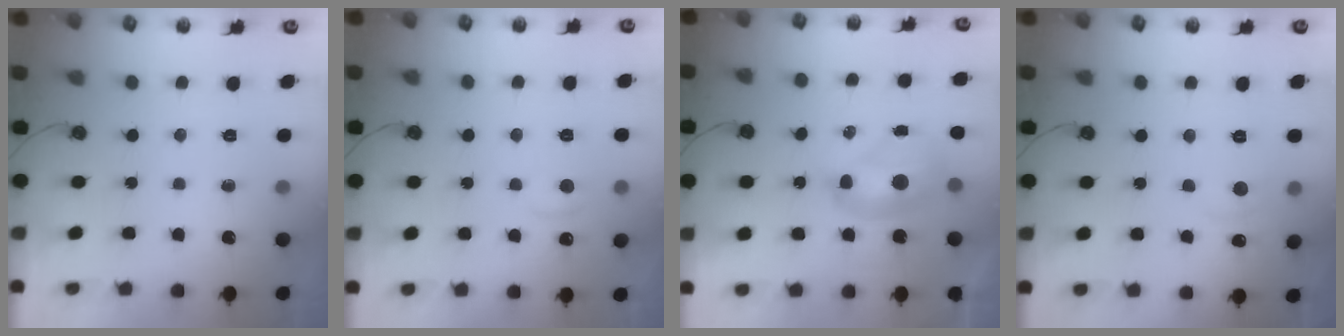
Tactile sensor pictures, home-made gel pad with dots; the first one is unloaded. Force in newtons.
{"total": 0.9, "press": 0.7, "slide": 0.6}
{"total": 2.5, "press": 2.5, "slide": 0.1}
{"total": 1.2, "press": 0.9, "slide": 0.8}